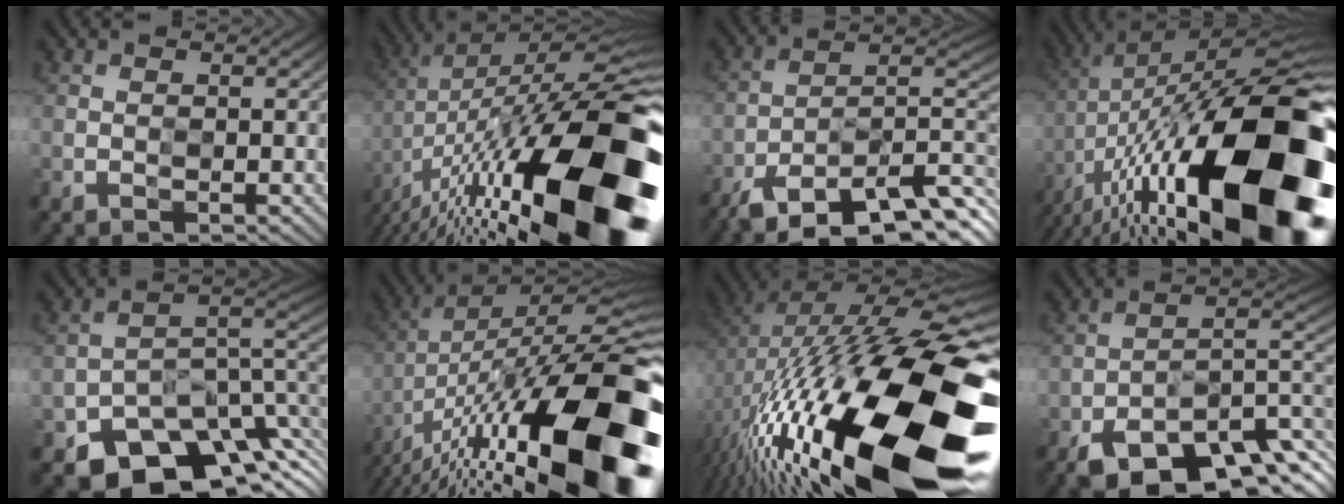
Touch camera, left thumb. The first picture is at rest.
{"total": 20.0, "force": [-7.5, 6.5, 17.4], "torque": [-0.285, 0.027, -0.130]}
{"total": 14.9, "force": [-11.4, 4.4, 8.6], "torque": [-0.149, 0.000, -0.199]}
{"total": 21.2, "force": [-8.0, 7.7, 18.0], "torque": [-0.310, 0.004, -0.130]}
{"total": 12.4, "force": [-8.8, 7.0, 5.3], "torque": [-0.068, -0.019, -0.134]}
{"total": 20.4, "force": [-9.9, 6.9, 16.4], "torque": [-0.238, 0.023, -0.163]}
{"total": 21.1, "force": [-6.9, 7.7, 18.4], "torque": [-0.339, -0.015, -0.117]}
{"total": 15.3, "force": [-10.8, 6.2, 8.8], "torque": [-0.133, -0.013, -0.168]}